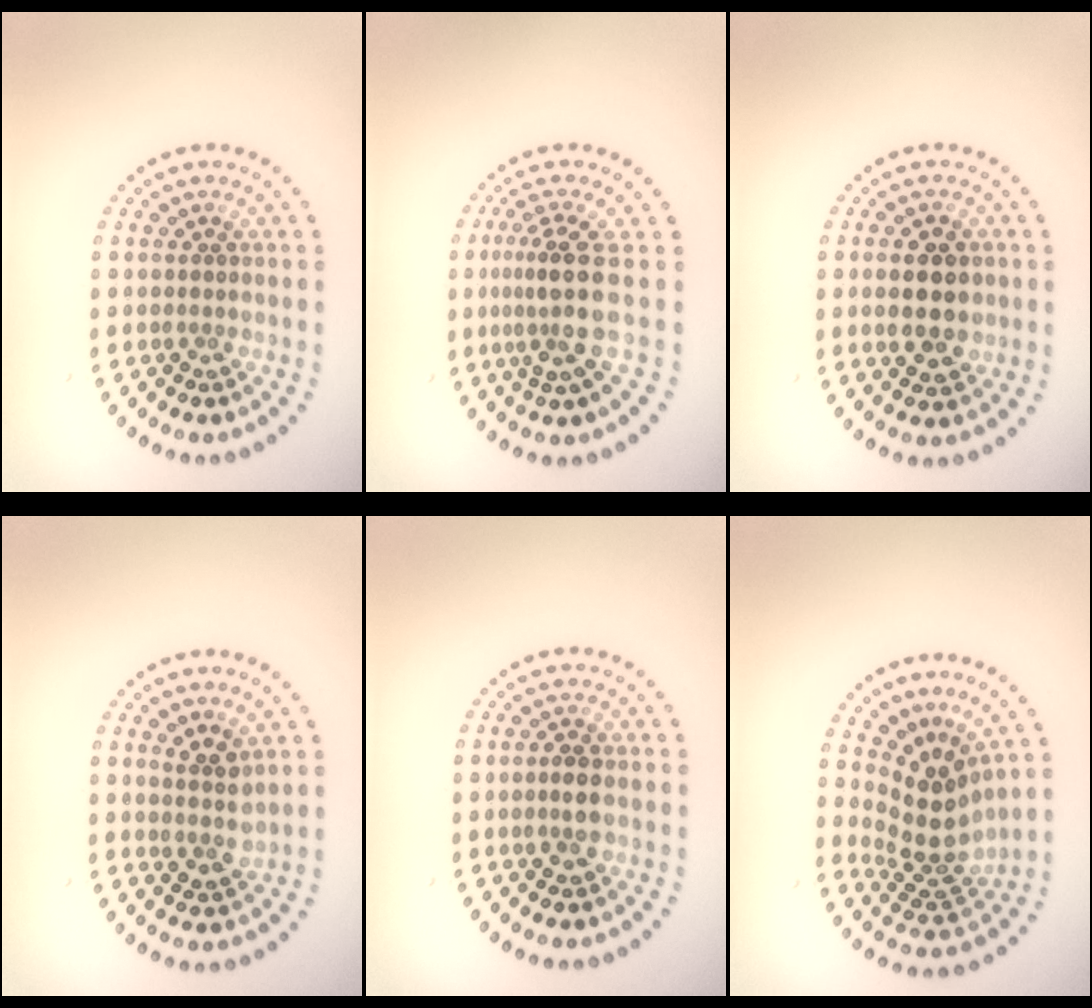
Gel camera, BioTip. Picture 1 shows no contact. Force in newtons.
{"total": 3.9, "press": 2.8, "slide": 2.7}
{"total": 4.5, "press": 4.5, "slide": 0.3}
{"total": 2.2, "press": 1.7, "slide": 1.3}
{"total": 1.8, "press": 1.8, "slide": 0.2}
{"total": 3.9, "press": 2.6, "slide": 2.9}